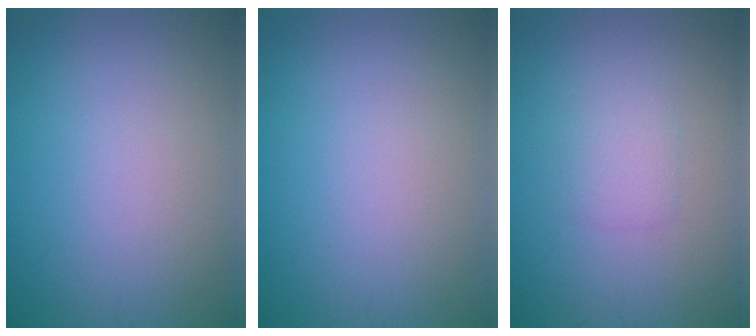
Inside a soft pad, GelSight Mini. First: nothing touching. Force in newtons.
{"total": 0.0}
{"total": 1.6, "press": 1.6, "slide": 0.1}